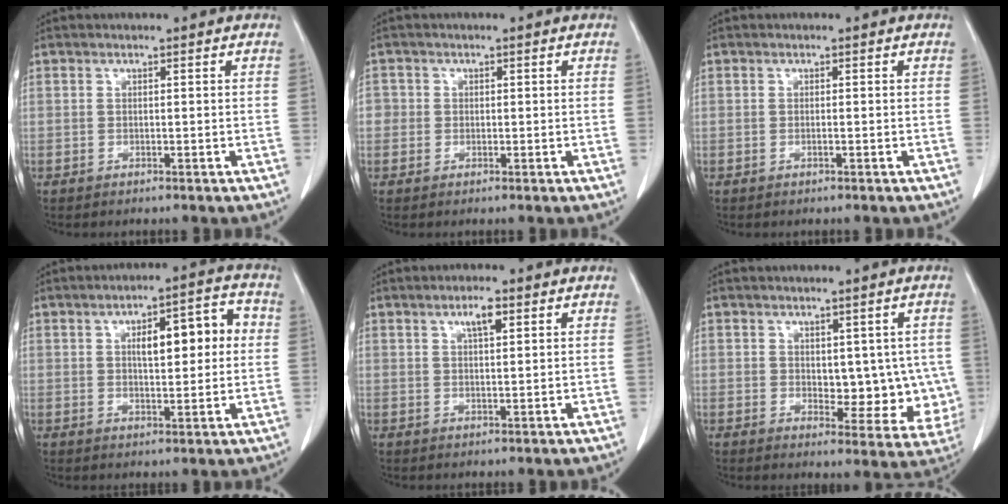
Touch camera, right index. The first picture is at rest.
{"total": 3.2, "force": [-0.1, 3.1, 0.8], "torque": [-0.017, 0.013, -0.003]}
{"total": 0.6, "force": [-0.2, 0.2, 0.5], "torque": [-0.013, 0.000, -0.001]}
{"total": 10.2, "force": [1.9, 3.5, 9.4], "torque": [-0.136, 0.031, 0.031]}
{"total": 3.4, "force": [1.7, 1.0, 2.8], "torque": [-0.054, 0.001, 0.032]}
{"total": 10.4, "force": [0.4, 6.1, 8.5], "torque": [-0.105, 0.003, 0.025]}